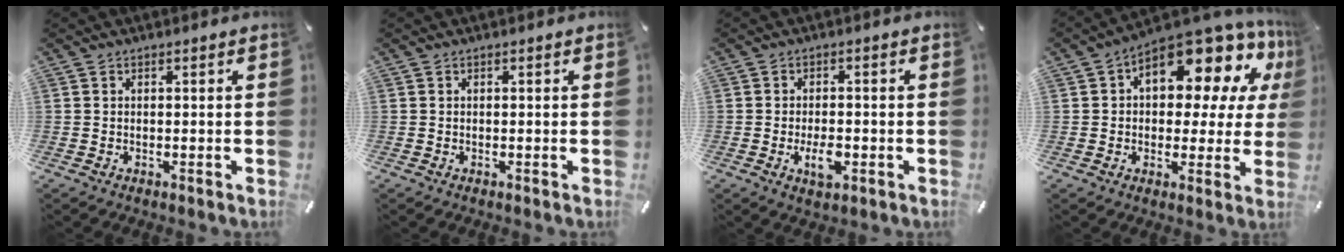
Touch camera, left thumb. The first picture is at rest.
{"total": 0.0}
{"total": 5.3, "force": [-1.7, 2.7, 4.2], "torque": [-0.088, 0.002, -0.030]}
{"total": 14.7, "force": [9.2, 6.7, 9.4], "torque": [-0.131, -0.083, 0.152]}